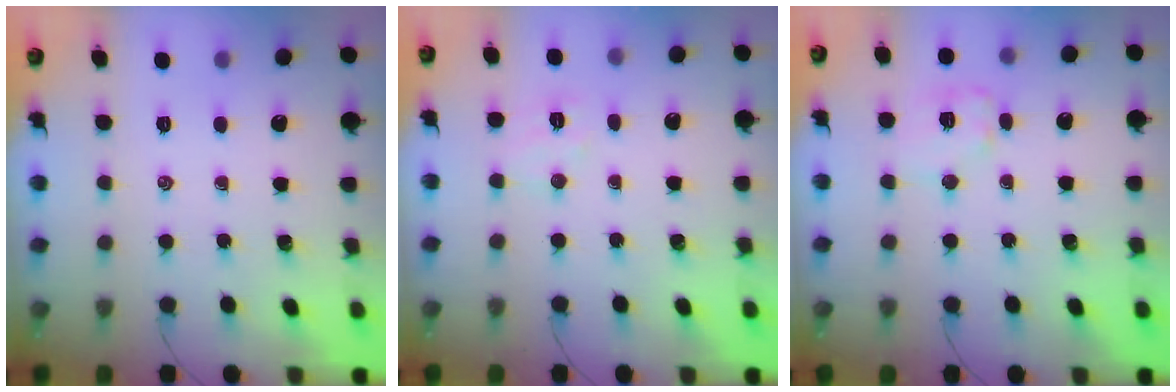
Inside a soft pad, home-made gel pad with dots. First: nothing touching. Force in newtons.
{"total": 6.0, "press": 5.9, "slide": 1.2}
{"total": 7.4, "press": 7.4, "slide": 0.8}